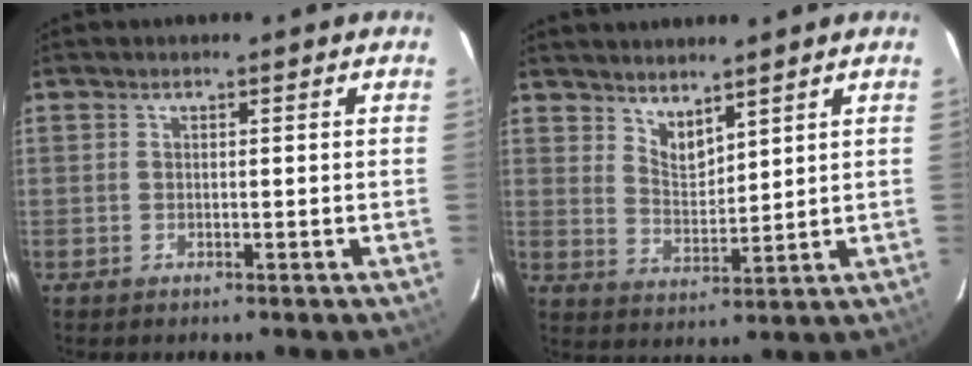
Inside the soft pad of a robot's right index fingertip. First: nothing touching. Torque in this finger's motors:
{"motor_torque": [-0.04, 0.21, 0.00, 0.01]}